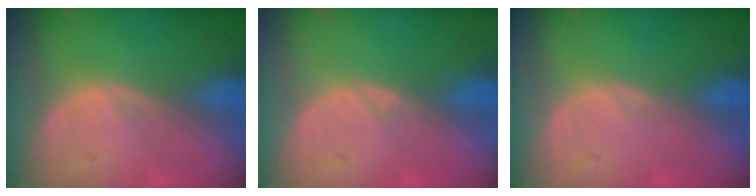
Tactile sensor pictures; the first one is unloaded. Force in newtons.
{"total": 0.6, "press": 0.4, "slide": 0.5}
{"total": 0.5, "press": 0.0, "slide": 0.5}